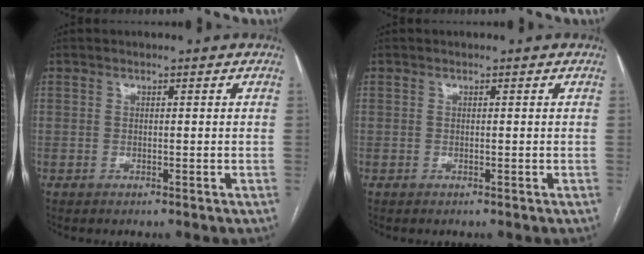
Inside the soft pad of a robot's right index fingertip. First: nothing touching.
{"total": 0.0}